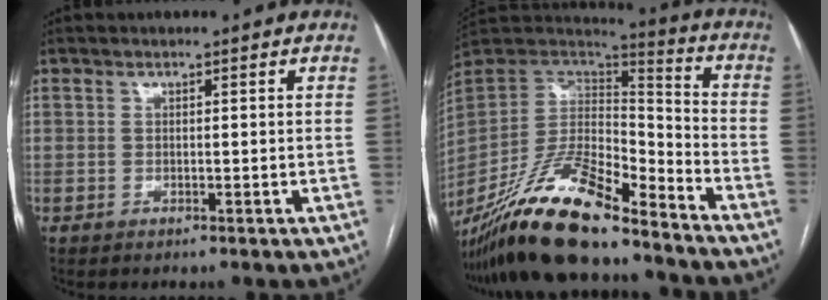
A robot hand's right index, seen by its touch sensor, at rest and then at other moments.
{"total": 21.7, "force": [-16.8, 5.0, 12.8], "torque": [-0.265, -0.010, -0.307]}